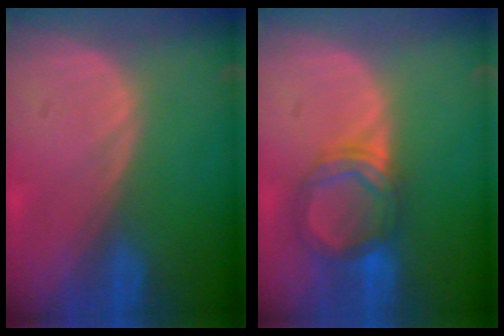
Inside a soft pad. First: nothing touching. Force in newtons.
{"total": 5.4, "press": 5.3, "slide": 0.9}